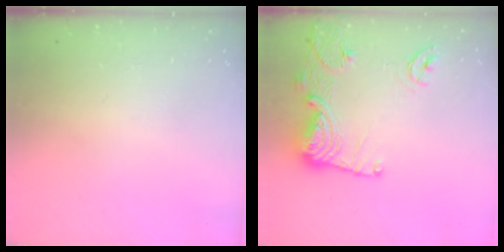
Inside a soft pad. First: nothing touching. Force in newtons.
{"total": 14.3, "press": 14.2, "slide": 1.4}